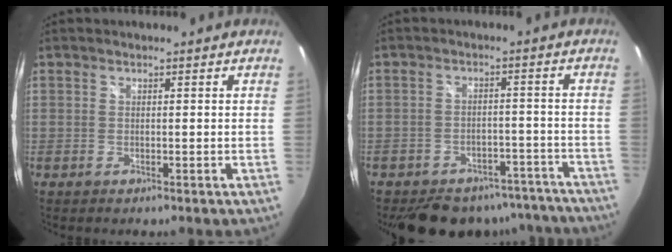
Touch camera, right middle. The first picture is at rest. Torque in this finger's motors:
{"motor_torque": [1.07, -1.07, 0.20, 0.11]}